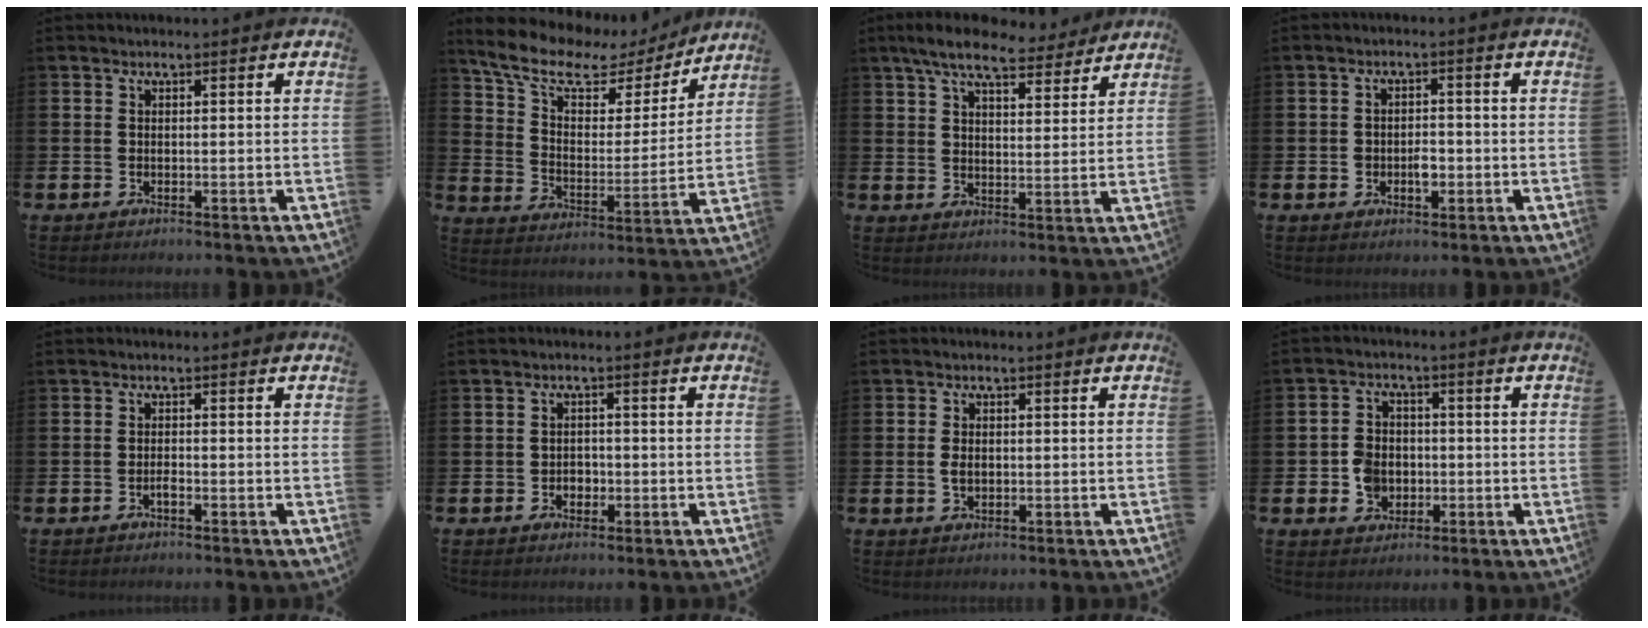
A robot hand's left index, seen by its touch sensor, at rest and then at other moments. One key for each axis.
{"total": 9.9, "fx": 7.6, "fy": 4.4, "fz": 4.5, "tx": -0.119, "ty": -0.041, "tz": 0.126}
{"total": 8.2, "fx": 7.3, "fy": 2.0, "fz": 3.0, "tx": -0.063, "ty": -0.036, "tz": 0.128}
{"total": 2.6, "fx": -0.6, "fy": 1.7, "fz": 1.8, "tx": -0.022, "ty": -0.001, "tz": -0.015}
{"total": 0.9, "fx": -0.6, "fy": 0.2, "fz": 0.7, "tx": -0.010, "ty": -0.005, "tz": -0.011}
{"total": 1.7, "fx": -0.5, "fy": 1.5, "fz": 0.8, "tx": -0.004, "ty": 0.000, "tz": -0.015}
{"total": 1.9, "fx": 0.0, "fy": 1.3, "fz": 1.4, "tx": -0.021, "ty": 0.004, "tz": -0.004}
{"total": 4.8, "fx": -0.9, "fy": 4.3, "fz": 1.9, "tx": -0.037, "ty": 0.010, "tz": -0.020}